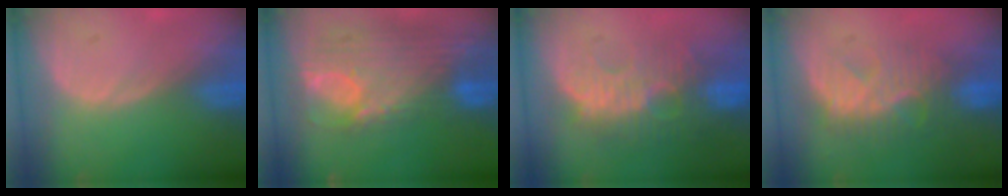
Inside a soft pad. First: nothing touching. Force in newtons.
{"total": 12.2, "press": 10.3, "slide": 6.5}
{"total": 11.0, "press": 9.7, "slide": 5.1}
{"total": 8.1, "press": 8.0, "slide": 1.2}